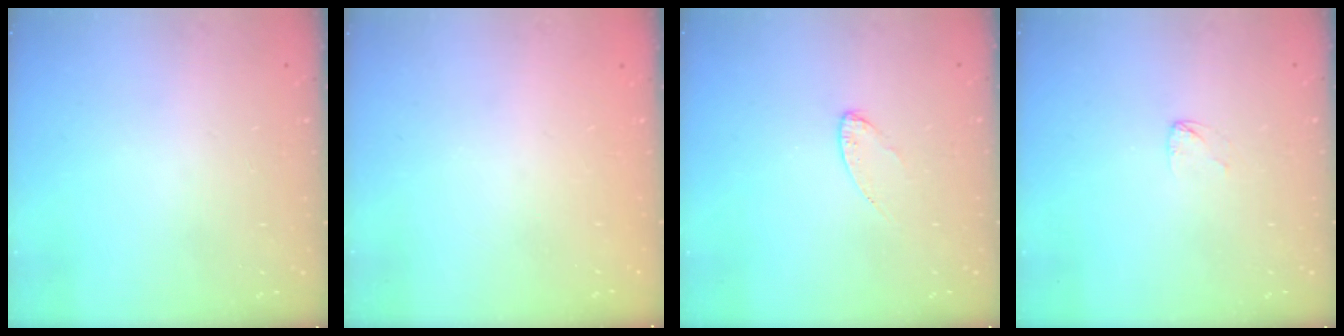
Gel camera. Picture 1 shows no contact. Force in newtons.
{"total": 0.0}
{"total": 4.2, "press": 4.1, "slide": 0.4}
{"total": 2.4, "press": 2.4, "slide": 0.2}